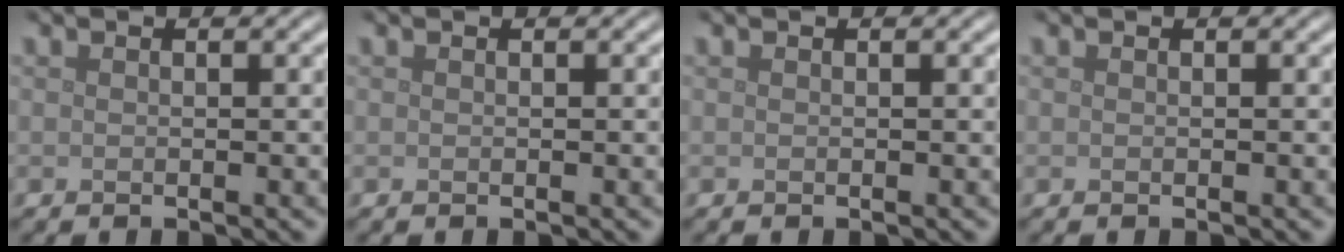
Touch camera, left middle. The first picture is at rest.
{"total": 0.0}
{"total": 0.0}
{"total": 0.0}